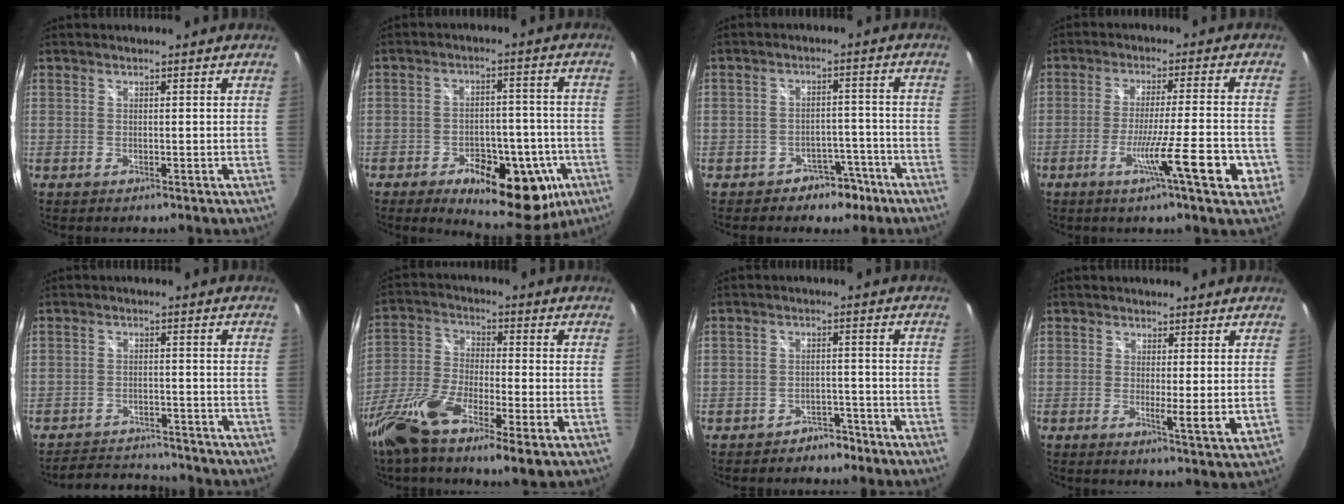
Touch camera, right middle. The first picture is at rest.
{"total": 17.4, "force": [-8.4, 9.5, 11.9], "torque": [-0.183, -0.001, -0.098]}
{"total": 5.3, "force": [-3.6, 3.7, 0.9], "torque": [-0.014, 0.033, -0.039]}
{"total": 11.6, "force": [-4.8, -0.2, 10.5], "torque": [-0.171, -0.022, -0.075]}
{"total": 8.4, "force": [-8.0, 1.9, 1.8], "torque": [-0.053, 0.011, -0.116]}
{"total": 13.9, "force": [-7.8, 3.5, 11.0], "torque": [-0.239, -0.031, -0.159]}
{"total": 3.7, "force": [-2.9, 2.4, 0.0], "torque": [0.002, 0.029, -0.032]}
{"total": 4.3, "force": [1.8, 0.2, 3.9], "torque": [-0.057, -0.009, 0.027]}